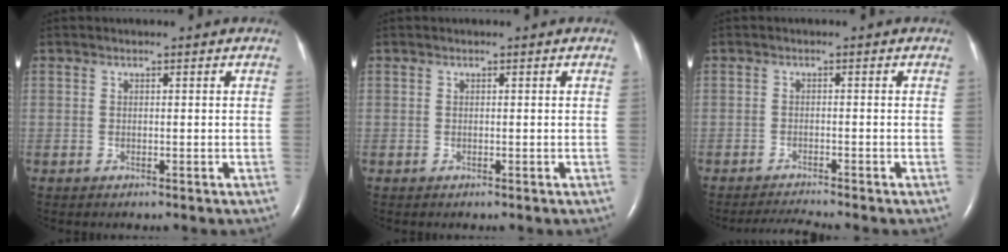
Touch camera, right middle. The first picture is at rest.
{"total": 0.0}
{"total": 3.0, "force": [-2.7, -1.2, 0.3], "torque": [-0.019, -0.020, -0.049]}